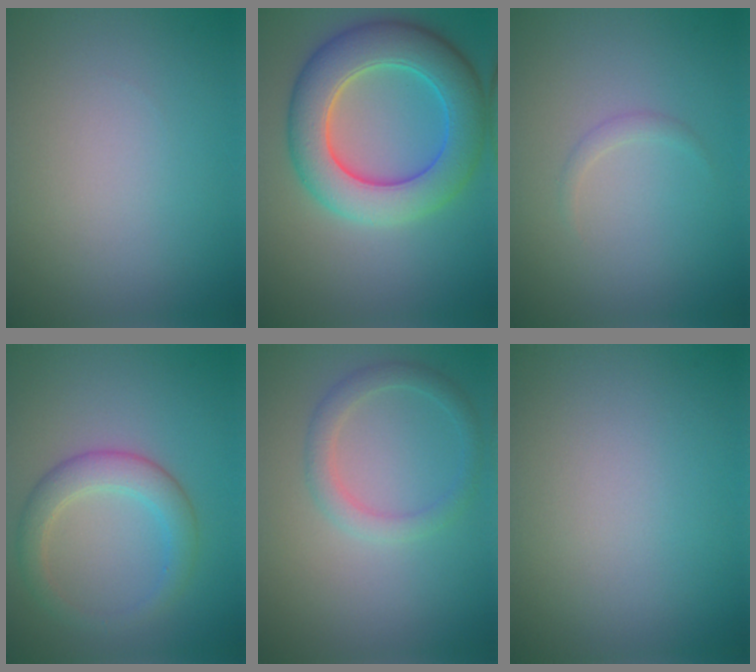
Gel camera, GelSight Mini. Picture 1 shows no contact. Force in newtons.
{"total": 8.5, "press": 8.5, "slide": 0.3}
{"total": 0.7, "press": 0.7, "slide": 0.0}
{"total": 3.4, "press": 3.4, "slide": 0.0}
{"total": 2.2, "press": 2.2, "slide": 0.1}
{"total": 0.0}